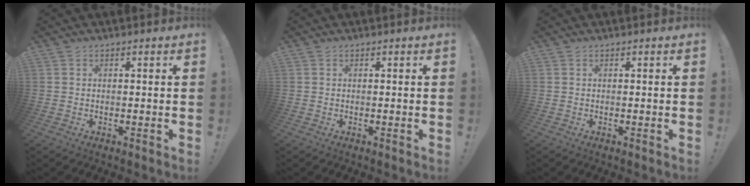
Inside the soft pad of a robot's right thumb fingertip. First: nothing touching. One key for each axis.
{"total": 0.0}
{"total": 0.0}